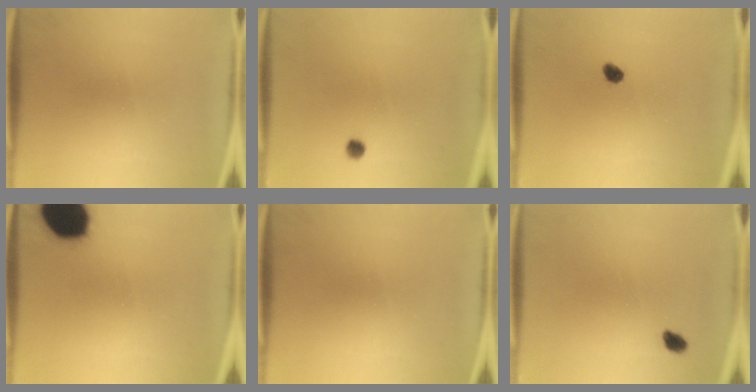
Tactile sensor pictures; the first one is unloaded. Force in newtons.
{"total": 1.3}
{"total": 2.0}
{"total": 17.4}
{"total": 0.0}
{"total": 1.9}